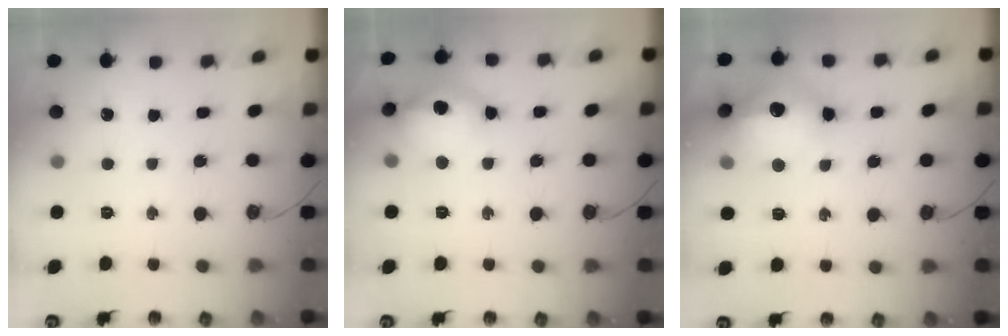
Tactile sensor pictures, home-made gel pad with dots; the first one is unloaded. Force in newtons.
{"total": 14.4, "press": 14.3, "slide": 1.5}
{"total": 18.1, "press": 18.1, "slide": 1.8}